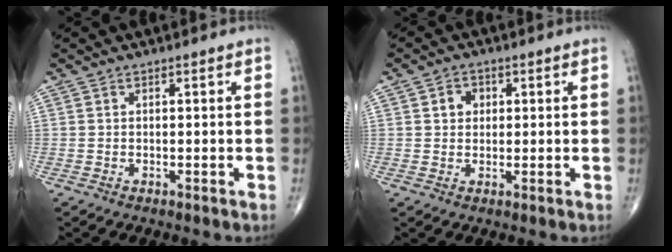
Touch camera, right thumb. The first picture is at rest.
{"total": 3.2, "force": [0.8, 2.7, 1.5], "torque": [-0.007, 0.001, 0.010]}